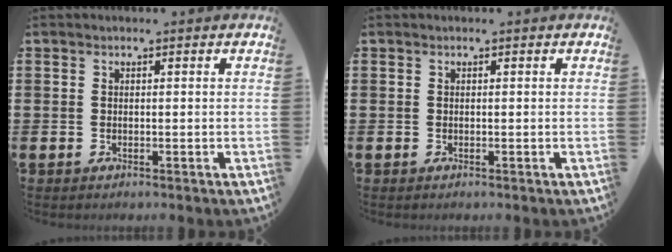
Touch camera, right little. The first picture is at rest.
{"total": 0.0}